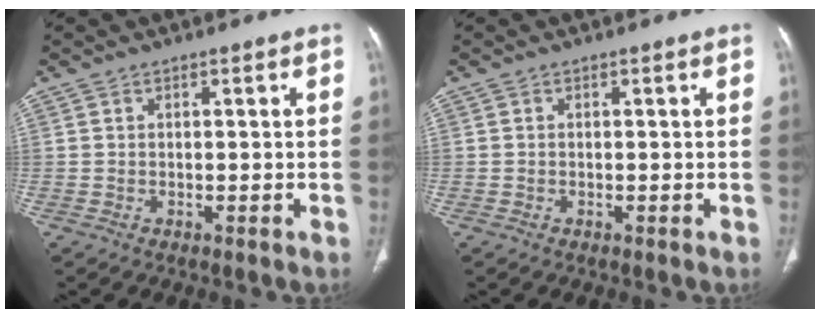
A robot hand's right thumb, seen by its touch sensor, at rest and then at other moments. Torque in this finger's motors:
{"motor_torque": [-0.07, -0.24, -0.35, 0.24, -0.03]}